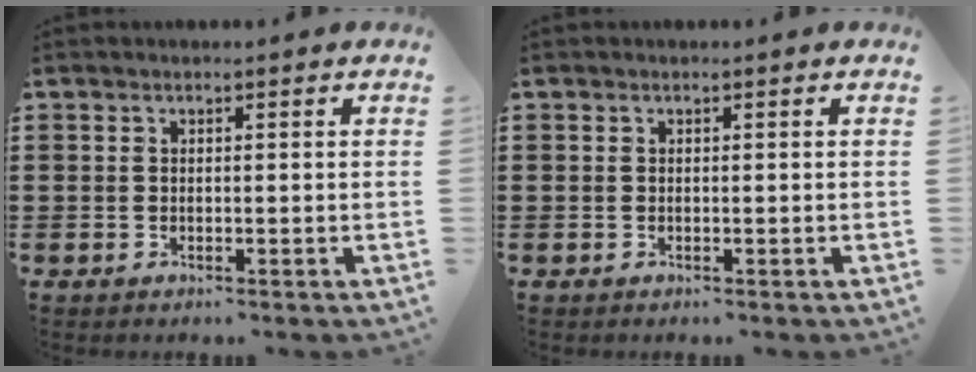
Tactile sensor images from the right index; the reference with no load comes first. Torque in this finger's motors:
{"motor_torque": [0.00, 2.14, 0.00, 0.00]}